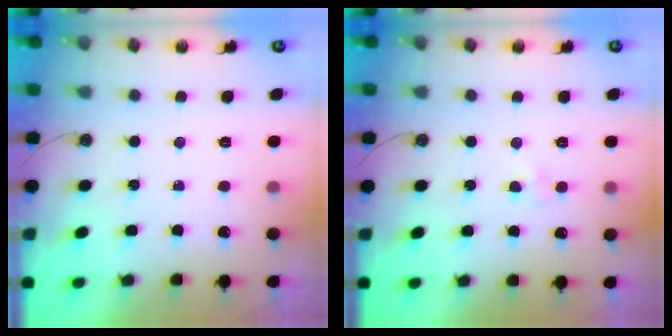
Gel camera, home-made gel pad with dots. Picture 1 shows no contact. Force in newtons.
{"total": 2.3, "press": 2.3, "slide": 0.5}